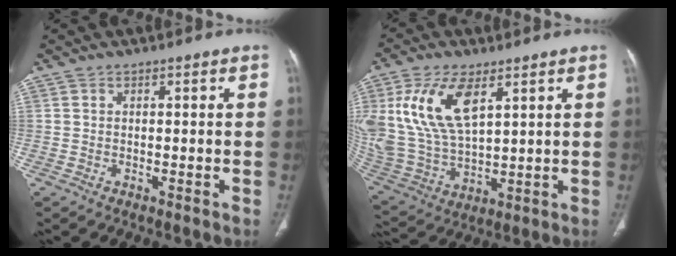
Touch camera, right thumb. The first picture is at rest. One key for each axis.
{"total": 17.2, "fx": 6.6, "fy": 8.7, "fz": 13.3, "tx": -0.271, "ty": -0.019, "tz": 0.141}